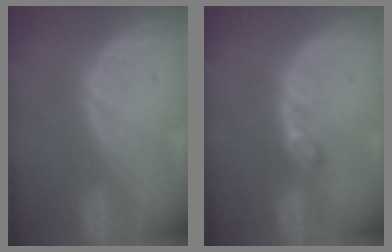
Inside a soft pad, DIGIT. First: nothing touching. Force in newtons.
{"total": 2.5, "press": 2.4, "slide": 0.3}